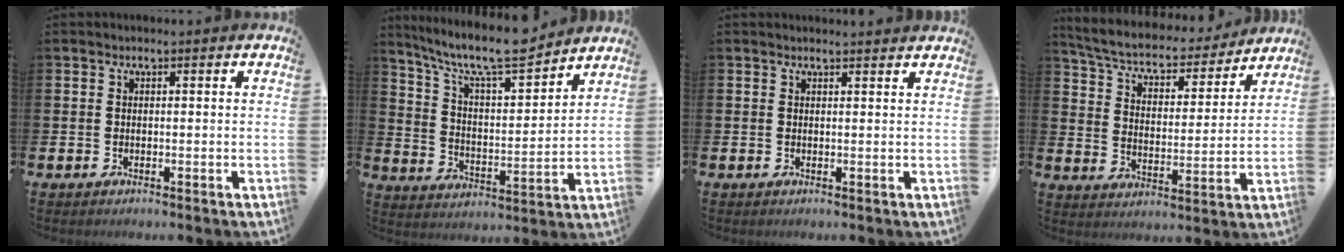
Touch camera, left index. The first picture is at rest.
{"total": 10.4, "force": [9.3, 1.5, 4.5], "torque": [-0.109, -0.064, 0.158]}
{"total": 0.9, "force": [0.9, -0.1, 0.1], "torque": [0.006, -0.005, 0.014]}
{"total": 6.1, "force": [5.4, 2.0, 2.1], "torque": [-0.073, -0.040, 0.088]}